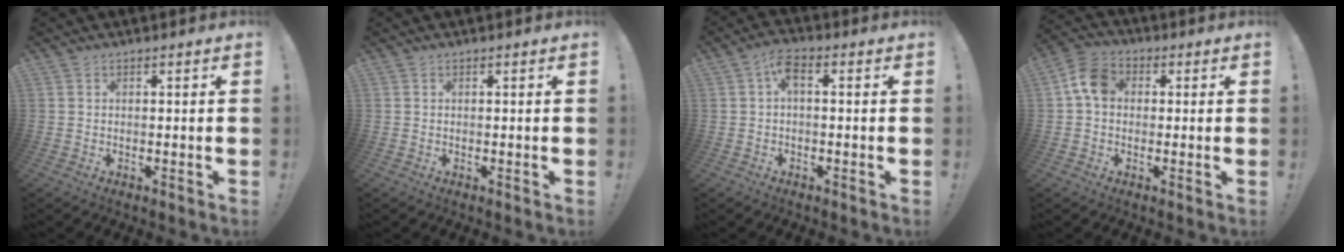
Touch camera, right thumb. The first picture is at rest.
{"total": 0.0}
{"total": 4.3, "force": [0.3, 1.7, 4.0], "torque": [-0.090, 0.006, 0.004]}
{"total": 8.5, "force": [1.2, 6.2, 5.6], "torque": [-0.094, 0.015, 0.028]}